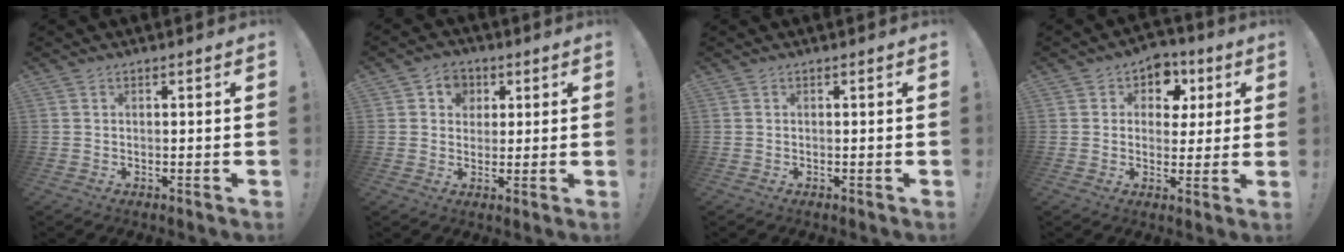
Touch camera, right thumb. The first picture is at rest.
{"total": 6.5, "force": [1.9, 5.9, 1.9], "torque": [-0.025, -0.006, 0.037]}
{"total": 0.0}
{"total": 8.5, "force": [3.0, 7.4, 3.1], "torque": [-0.026, -0.015, 0.056]}